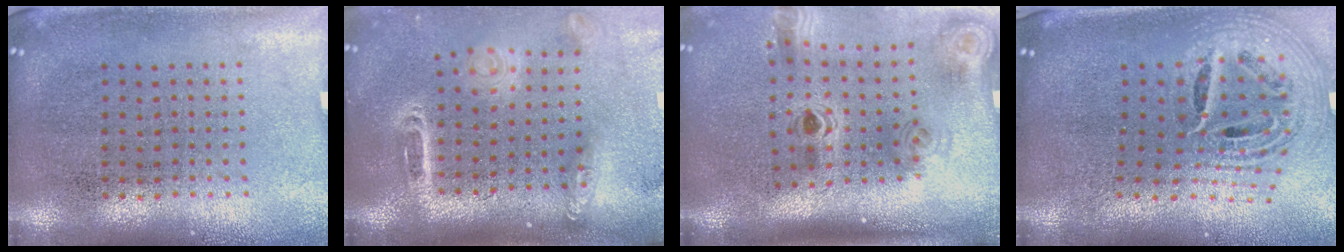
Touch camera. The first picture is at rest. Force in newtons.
{"total": 2.5, "press": 1.9, "slide": 1.7}
{"total": 2.1, "press": 1.4, "slide": 1.6}
{"total": 2.5, "press": 1.8, "slide": 1.8}